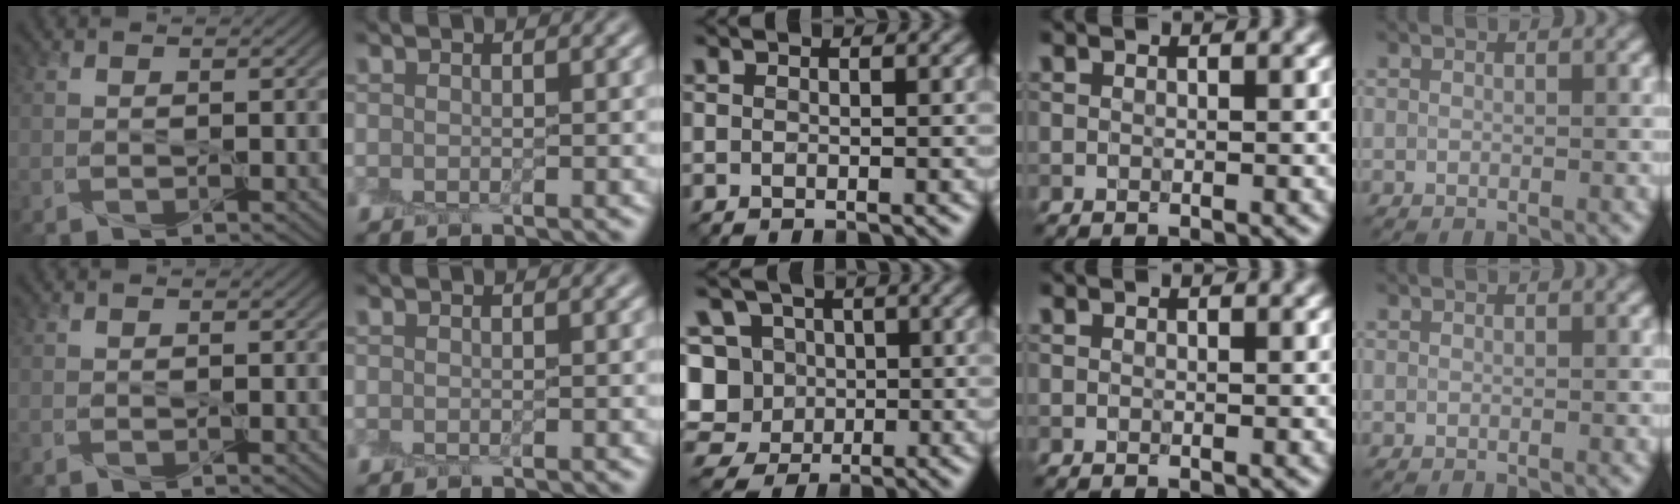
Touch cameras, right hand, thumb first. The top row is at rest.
{"middle": {"total": 11.4, "force": [0.6, 10.5, 4.5], "torque": [-0.105, 0.031, -0.022]}}